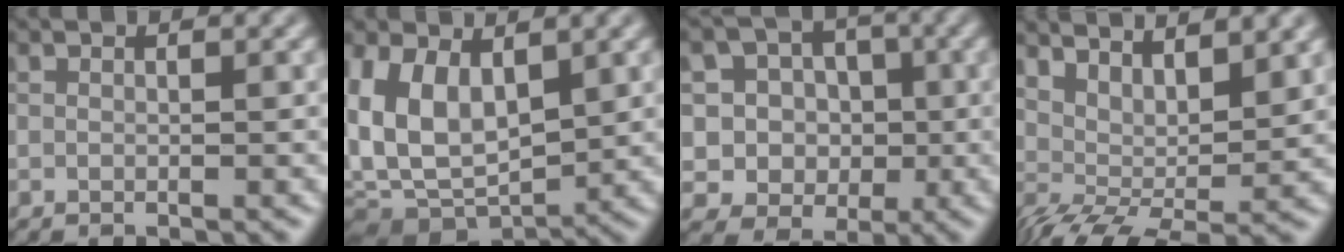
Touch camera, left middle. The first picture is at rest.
{"total": 8.7, "force": [0.9, 5.3, 6.9], "torque": [-0.145, -0.006, 0.017]}
{"total": 6.3, "force": [0.7, 5.9, 2.1], "torque": [-0.023, 0.019, -0.010]}
{"total": 6.1, "force": [2.9, 2.2, 4.9], "torque": [-0.083, 0.000, 0.055]}